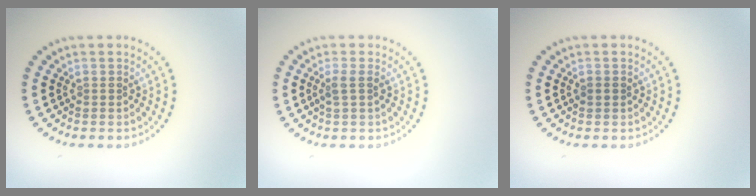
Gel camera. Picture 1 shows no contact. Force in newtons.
{"total": 1.5, "press": 1.2, "slide": 0.8}
{"total": 0.9, "press": 0.9, "slide": 0.2}